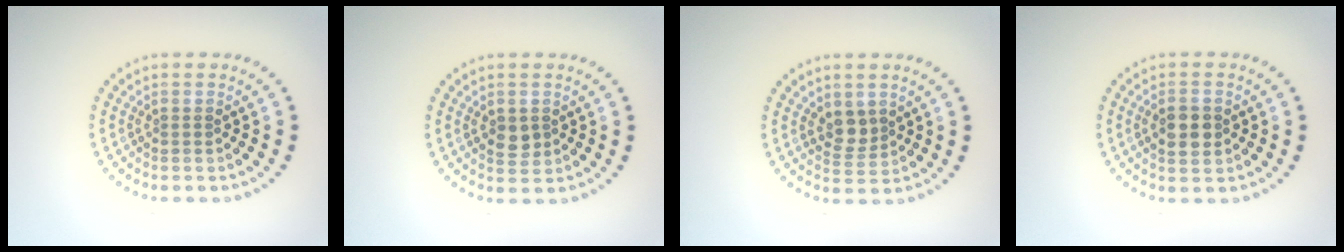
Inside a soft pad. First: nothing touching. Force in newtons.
{"total": 1.8, "press": 1.8, "slide": 0.1}
{"total": 2.1, "press": 1.9, "slide": 1.0}
{"total": 3.4, "press": 3.4, "slide": 0.0}